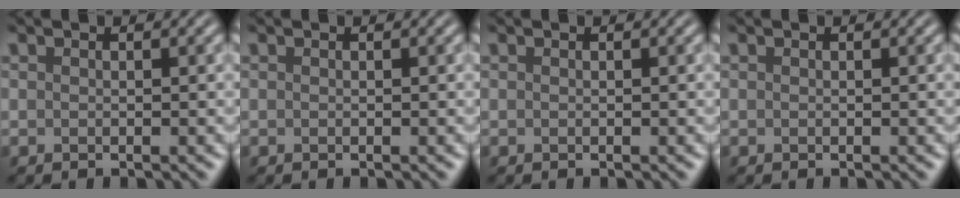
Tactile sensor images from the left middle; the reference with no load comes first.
{"total": 0.0}
{"total": 0.0}
{"total": 0.0}